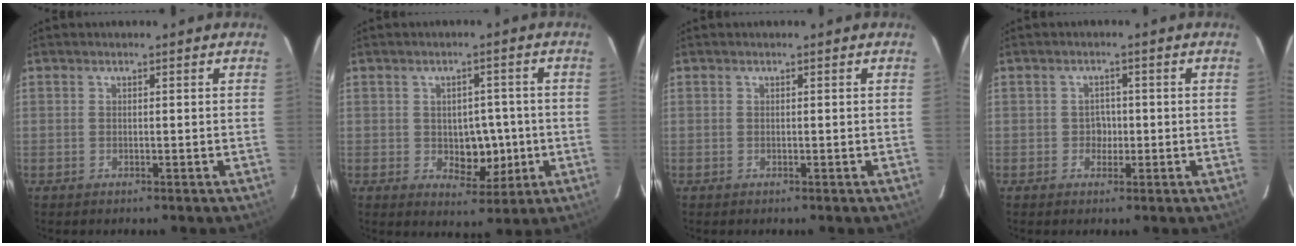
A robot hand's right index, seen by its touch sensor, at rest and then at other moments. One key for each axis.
{"total": 6.2, "fx": -0.8, "fy": 4.0, "fz": 4.6, "tx": -0.054, "ty": 0.008, "tz": 0.000}
{"total": 0.0}
{"total": 2.1, "fx": -0.4, "fy": 1.7, "fz": 1.1, "tx": -0.011, "ty": 0.006, "tz": -0.006}